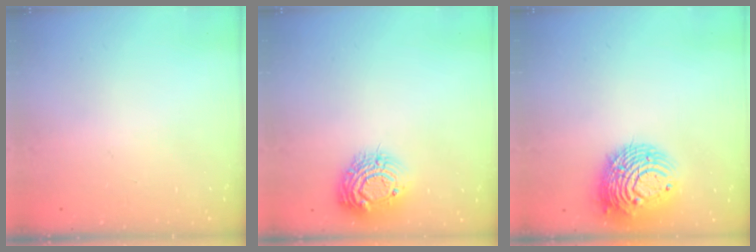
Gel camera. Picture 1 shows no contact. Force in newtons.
{"total": 12.4, "press": 12.3, "slide": 0.9}
{"total": 13.7, "press": 13.6, "slide": 1.6}